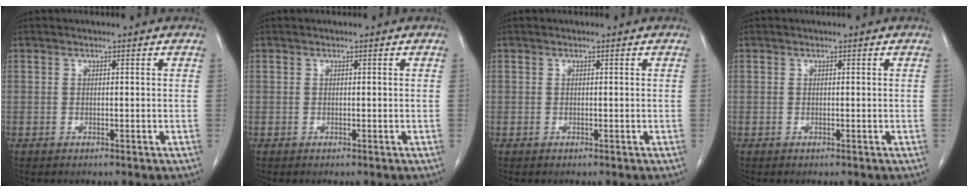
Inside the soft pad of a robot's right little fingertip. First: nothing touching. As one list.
[{"total": 0.0}, {"total": 0.0}, {"total": 0.0}]